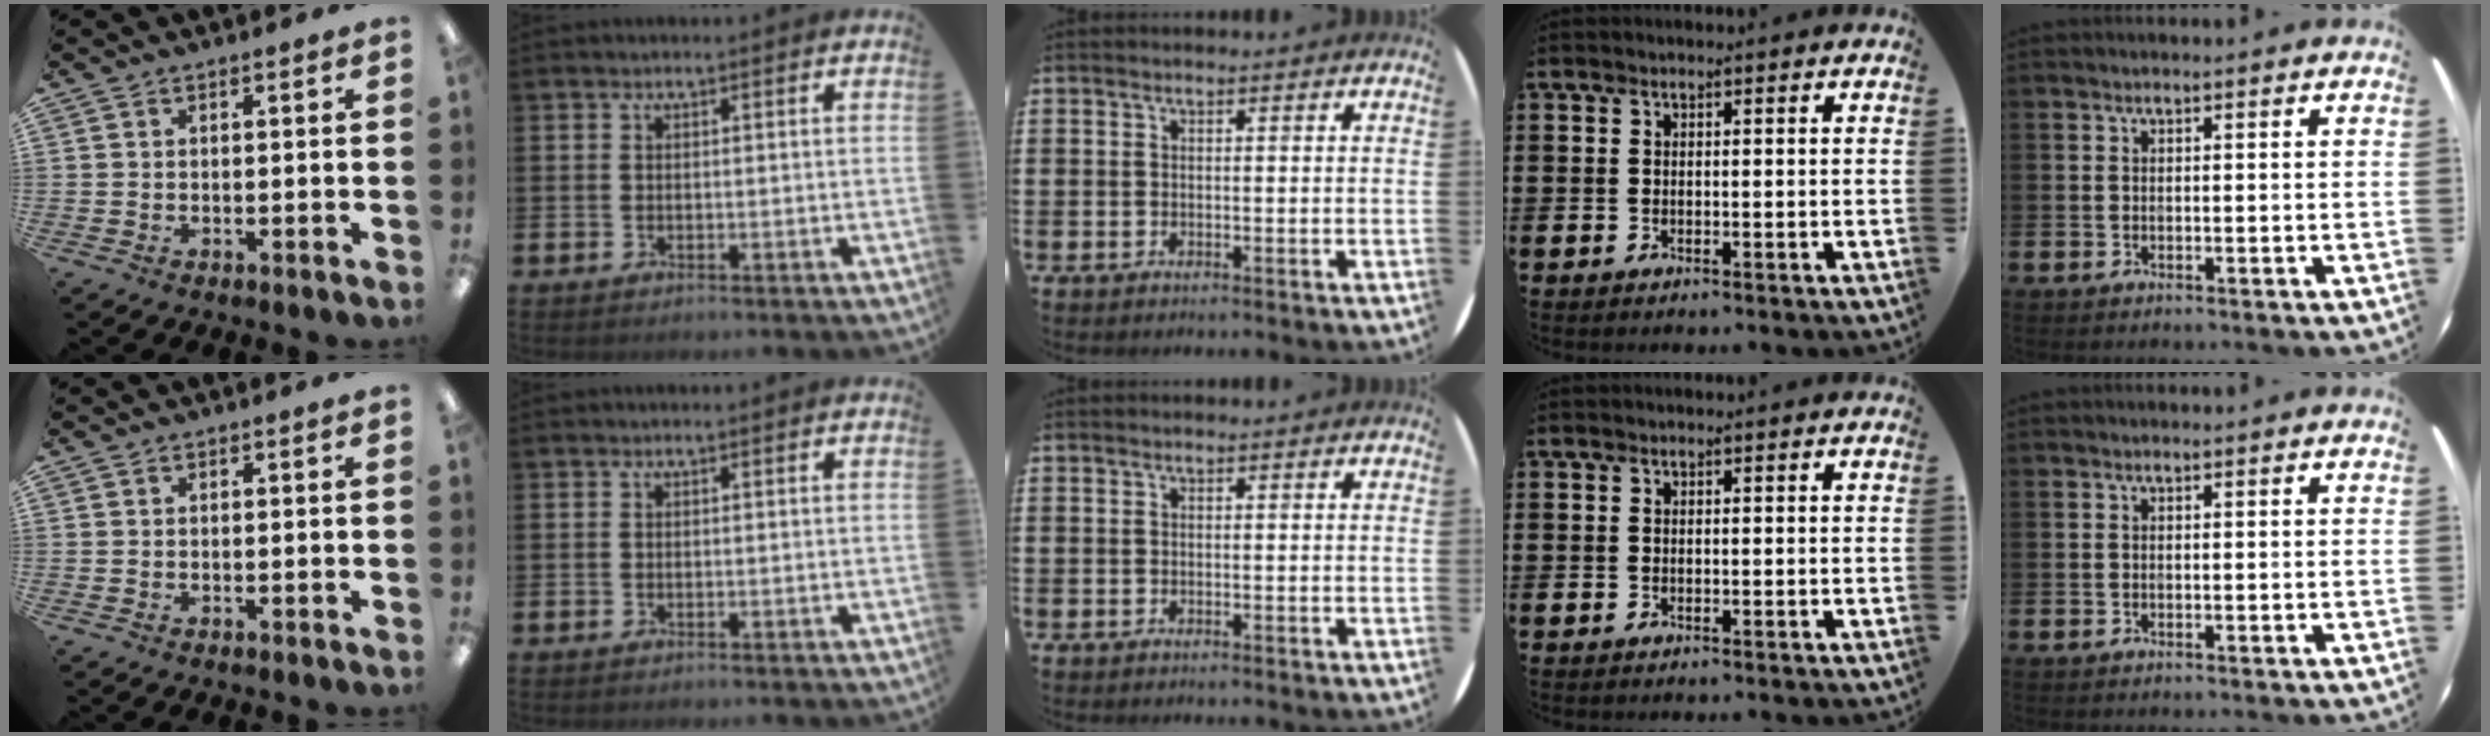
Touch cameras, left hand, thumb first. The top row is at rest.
{}